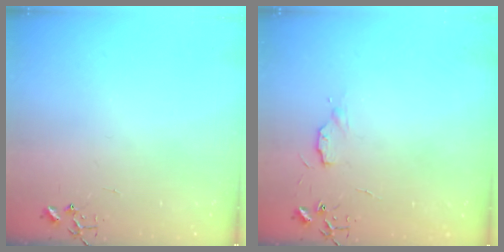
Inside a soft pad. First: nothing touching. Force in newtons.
{"total": 4.3, "press": 4.2, "slide": 0.7}